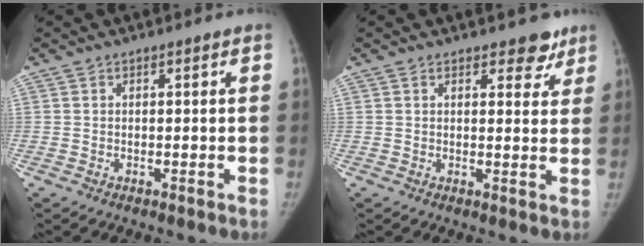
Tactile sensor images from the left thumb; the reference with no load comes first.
{"total": 4.0, "force": [2.9, 2.1, 1.8], "torque": [0.013, -0.016, 0.032]}